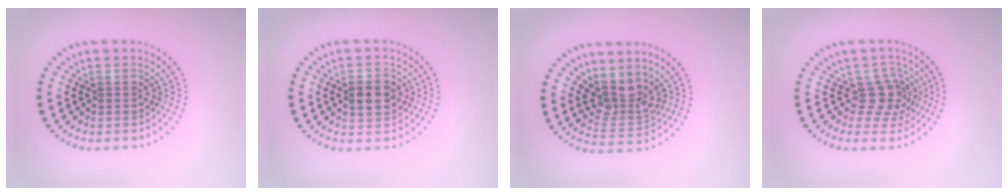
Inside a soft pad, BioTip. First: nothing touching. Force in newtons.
{"total": 3.0, "press": 3.0, "slide": 0.1}
{"total": 3.6, "press": 2.9, "slide": 2.1}
{"total": 2.8, "press": 2.2, "slide": 1.8}